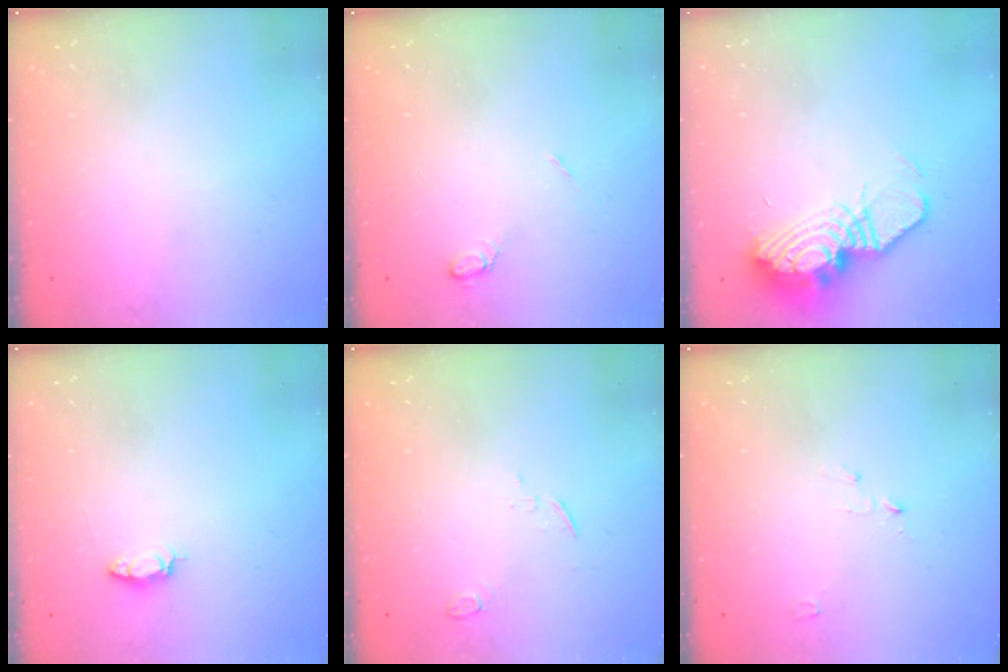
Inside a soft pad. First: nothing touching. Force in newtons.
{"total": 5.3, "press": 5.3, "slide": 0.6}
{"total": 18.4, "press": 15.4, "slide": 10.0}
{"total": 3.7, "press": 3.7, "slide": 0.4}
{"total": 3.7, "press": 3.6, "slide": 0.8}
{"total": 2.7, "press": 2.6, "slide": 0.3}